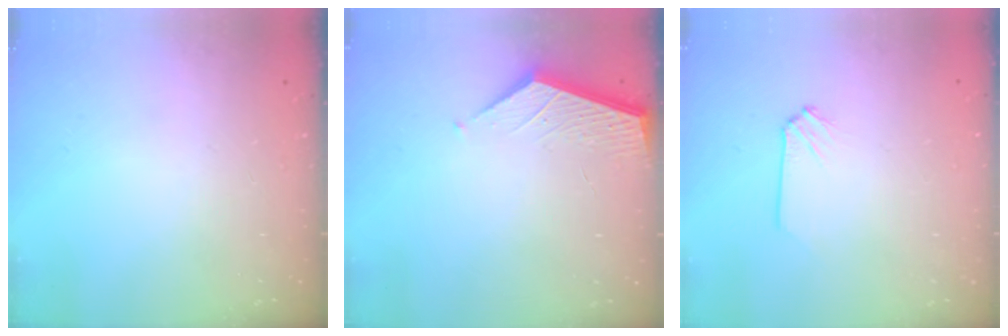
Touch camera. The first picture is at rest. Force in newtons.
{"total": 2.6, "press": 2.6, "slide": 0.3}
{"total": 0.0}